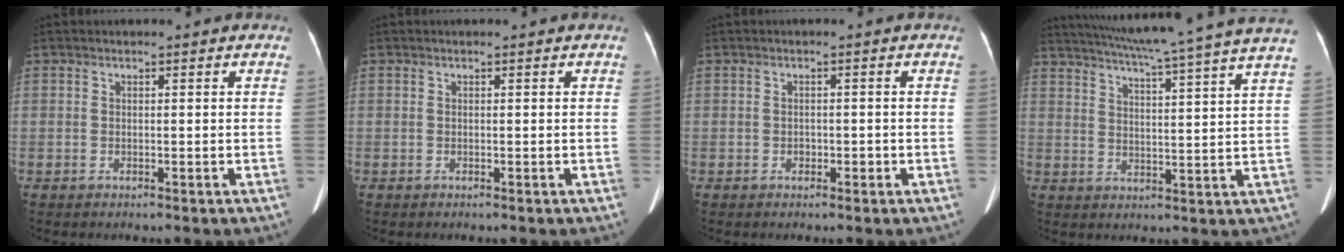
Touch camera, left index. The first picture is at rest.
{"total": 0.0}
{"total": 1.0, "force": [-0.6, 0.7, 0.4], "torque": [-0.009, 0.000, -0.009]}
{"total": 21.8, "force": [18.9, -1.9, 10.8], "torque": [-0.187, -0.027, 0.246]}